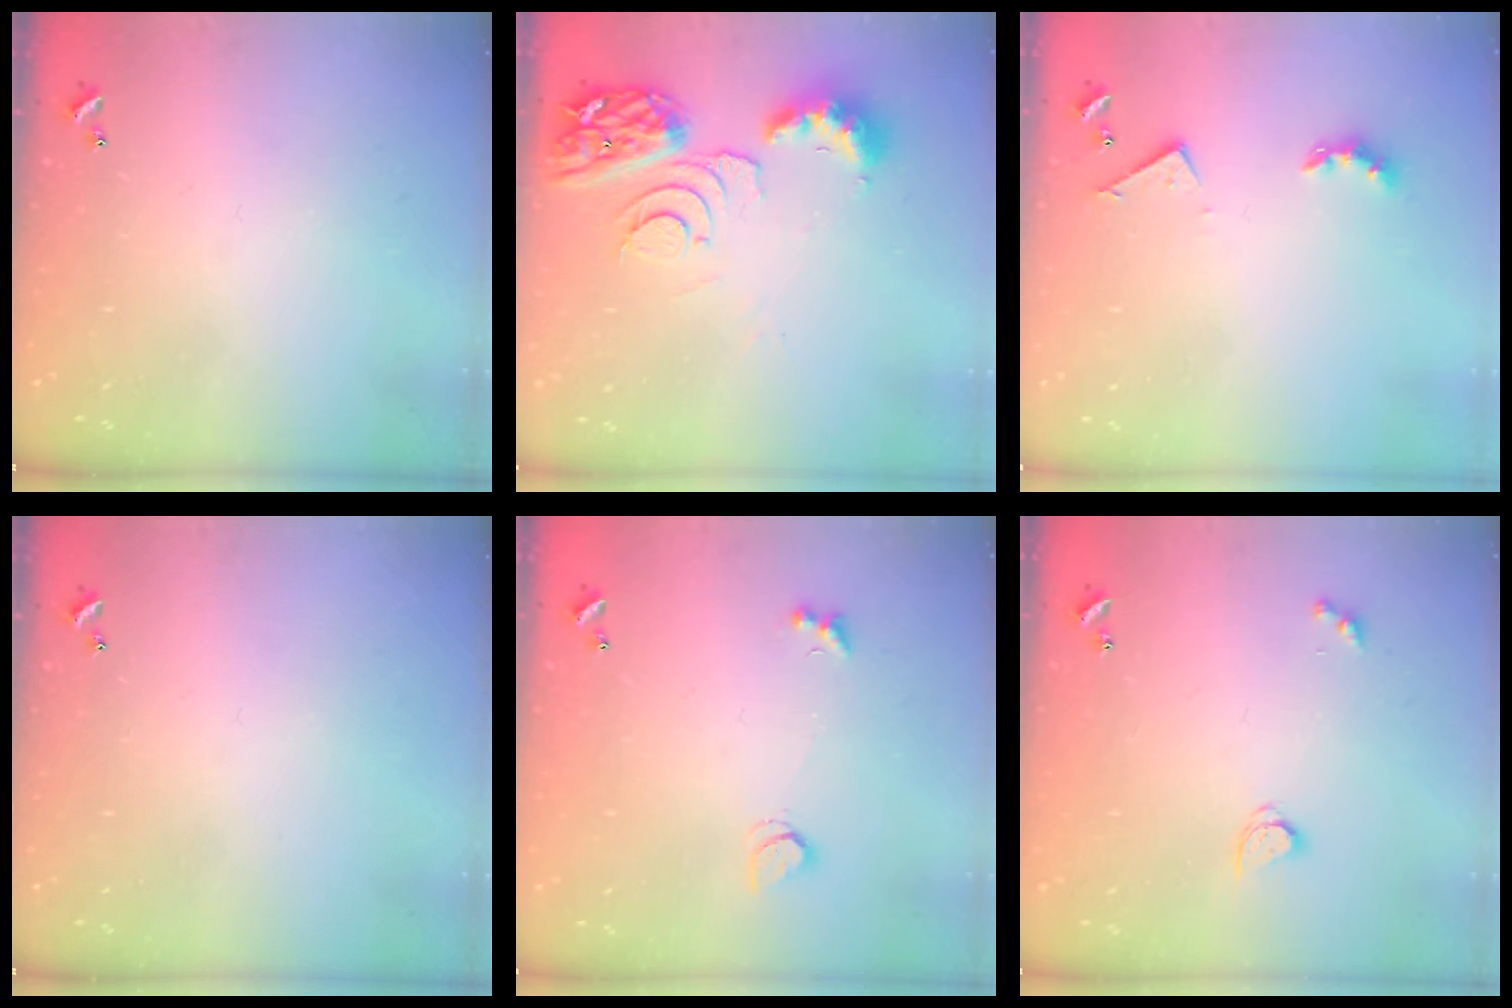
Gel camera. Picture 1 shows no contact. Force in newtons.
{"total": 10.1, "press": 10.0, "slide": 1.2}
{"total": 3.5, "press": 3.4, "slide": 0.7}
{"total": 0.0}
{"total": 2.3, "press": 1.9, "slide": 1.1}
{"total": 2.8, "press": 2.8, "slide": 0.3}